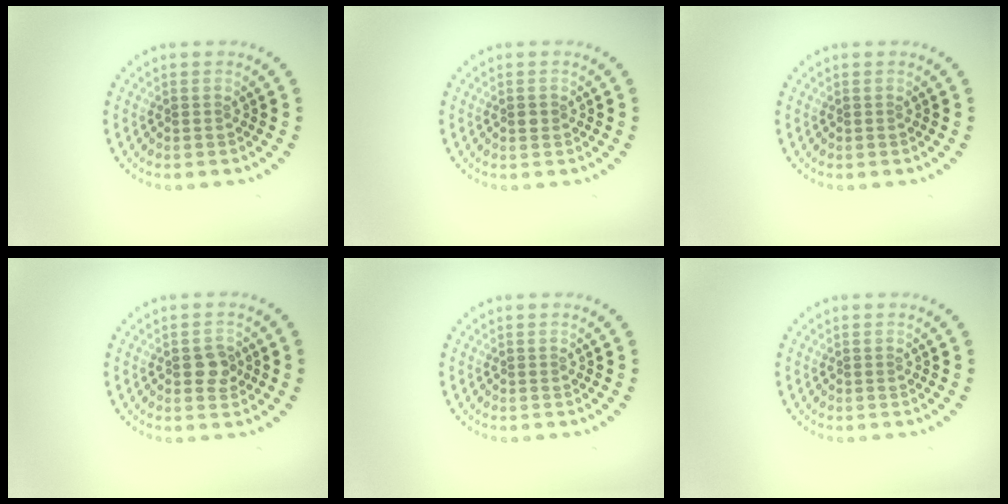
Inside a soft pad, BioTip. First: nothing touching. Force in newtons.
{"total": 0.9, "press": 0.9, "slide": 0.1}
{"total": 0.0}
{"total": 1.9, "press": 1.9, "slide": 0.3}
{"total": 0.0}
{"total": 0.0}